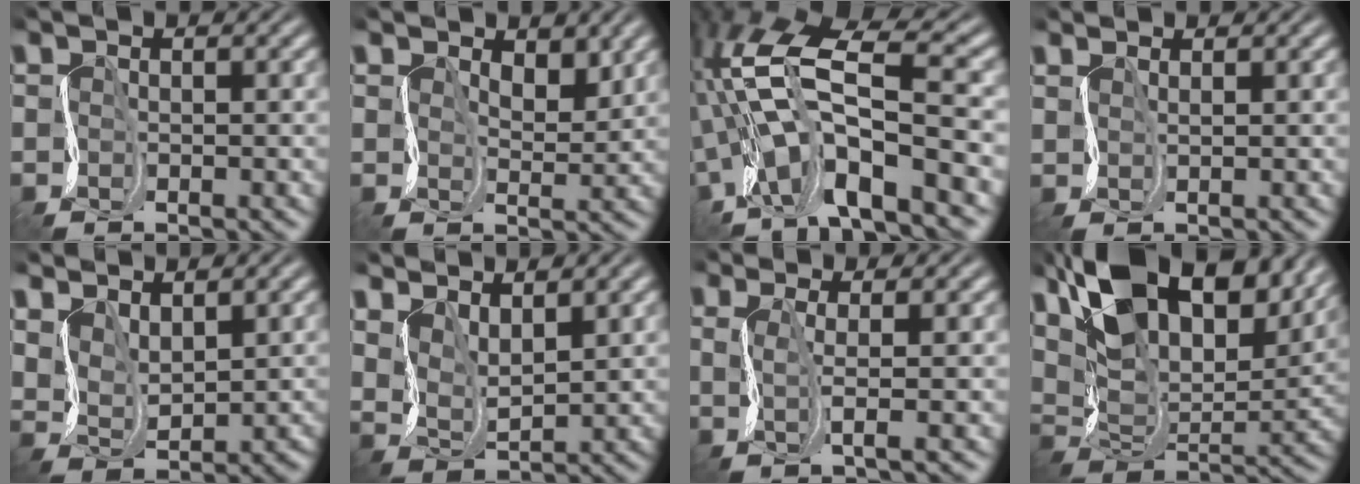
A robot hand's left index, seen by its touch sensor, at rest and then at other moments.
{"total": 2.7, "force": [1.9, 1.3, 1.4], "torque": [-0.023, -0.003, 0.034]}
{"total": 11.1, "force": [-2.8, 4.0, 10.0], "torque": [-0.187, 0.022, -0.053]}
{"total": 1.3, "force": [1.3, 0.2, -0.1], "torque": [0.000, 0.001, 0.029]}
{"total": 3.7, "force": [2.8, 2.0, 1.5], "torque": [-0.042, -0.003, 0.063]}
{"total": 4.6, "force": [3.6, 1.9, 2.1], "torque": [-0.053, -0.002, 0.073]}
{"total": 1.8, "force": [0.9, 0.0, 1.6], "torque": [-0.033, 0.000, 0.016]}
{"total": 16.5, "force": [10.9, 7.2, 10.0], "torque": [-0.196, 0.028, 0.185]}